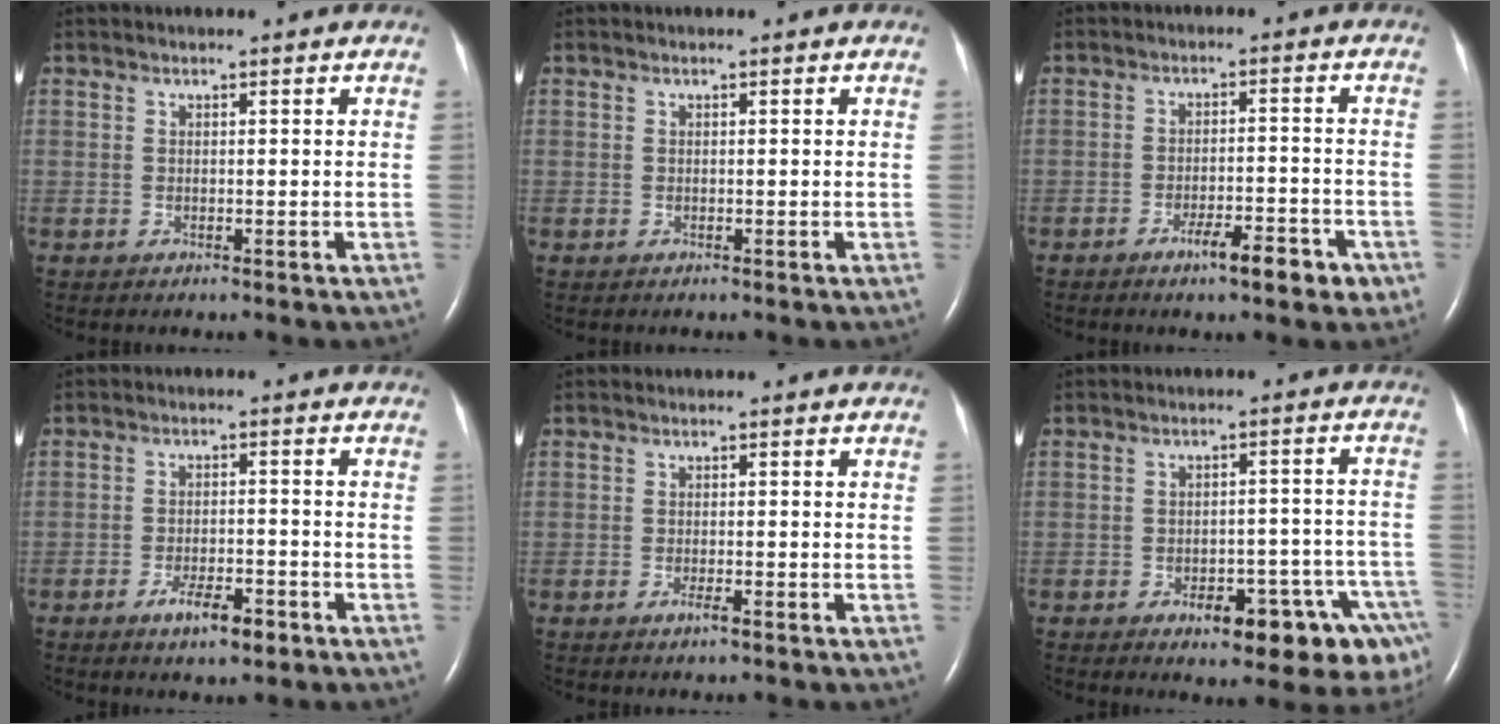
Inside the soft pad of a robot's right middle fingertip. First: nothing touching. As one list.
[{"total": 0.0}, {"total": 5.9, "force": [-3.6, 1.3, 4.5], "torque": [-0.069, 0.001, -0.051]}, {"total": 4.9, "force": [-3.0, 1.3, 3.6], "torque": [-0.070, -0.002, -0.045]}, {"total": 1.2, "force": [-0.8, 0.0, 0.9], "torque": [-0.024, -0.002, -0.012]}, {"total": 12.7, "force": [-7.8, 3.8, 9.2], "torque": [-0.051, 0.033, -0.094]}]